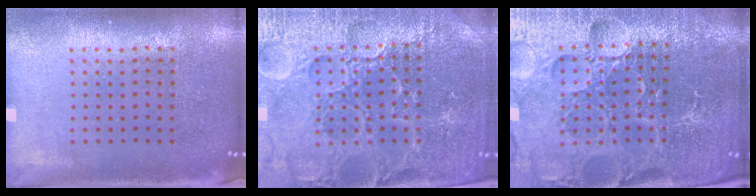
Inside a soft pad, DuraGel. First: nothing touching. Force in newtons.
{"total": 5.2, "press": 4.8, "slide": 1.9}
{"total": 5.5, "press": 5.1, "slide": 1.9}